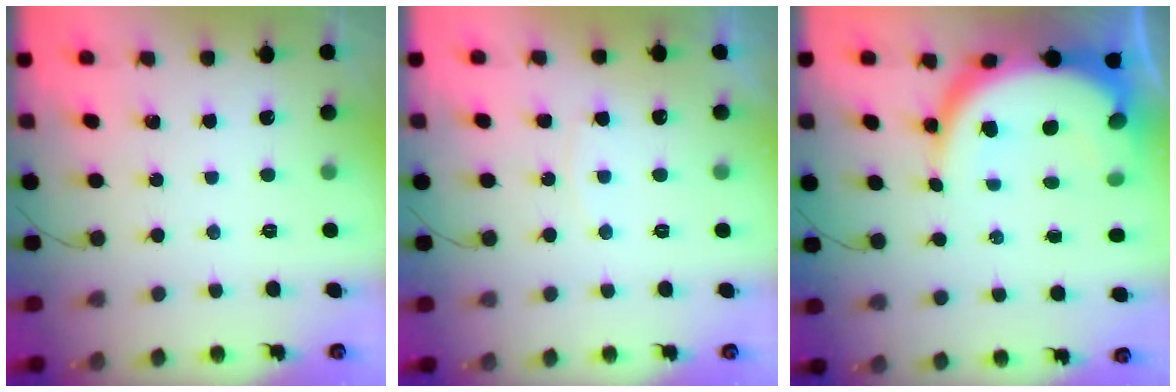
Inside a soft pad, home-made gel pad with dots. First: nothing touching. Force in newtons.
{"total": 3.8, "press": 3.8, "slide": 0.4}
{"total": 14.9, "press": 14.8, "slide": 1.6}